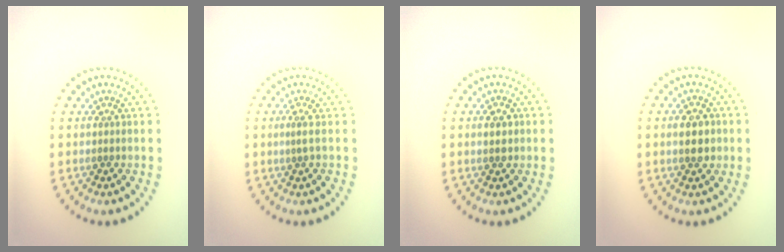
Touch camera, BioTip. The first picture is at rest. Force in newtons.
{"total": 0.9, "press": 0.3, "slide": 0.8}
{"total": 1.3, "press": 1.2, "slide": 0.2}
{"total": 2.6, "press": 2.6, "slide": 0.2}